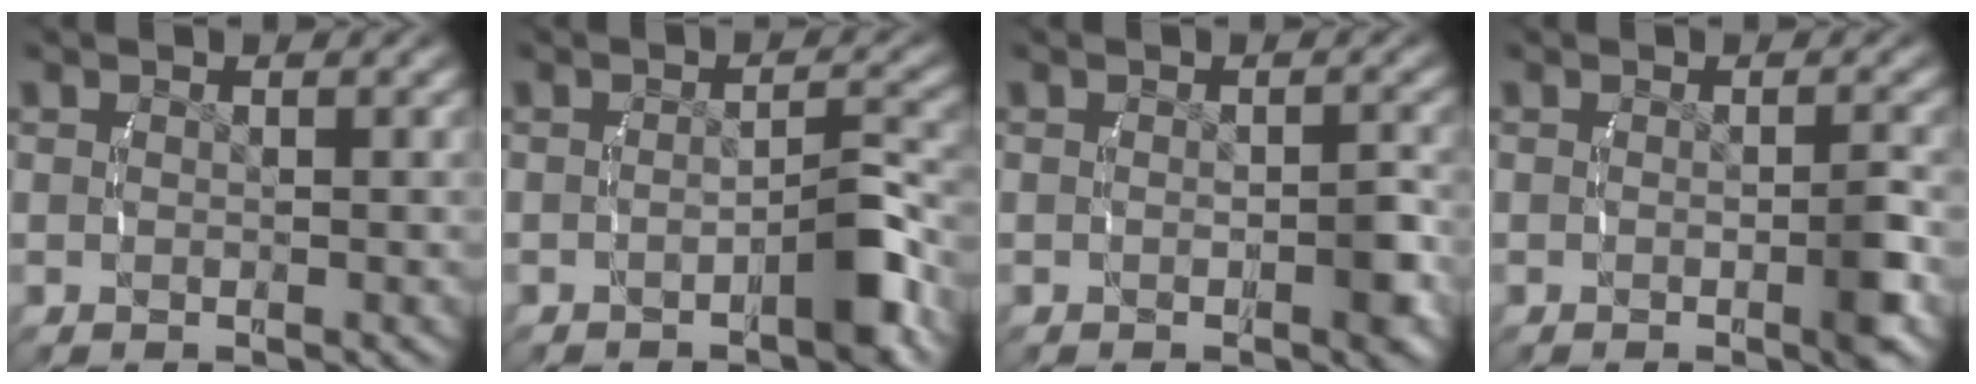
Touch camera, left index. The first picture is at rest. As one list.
[{"total": 2.8, "force": [-1.4, 0.6, 2.4], "torque": [-0.027, 0.003, -0.026]}, {"total": 1.6, "force": [-0.7, 0.4, 1.4], "torque": [-0.020, -0.002, -0.011]}, {"total": 2.1, "force": [-0.7, 0.3, 1.9], "torque": [-0.032, -0.002, -0.012]}]